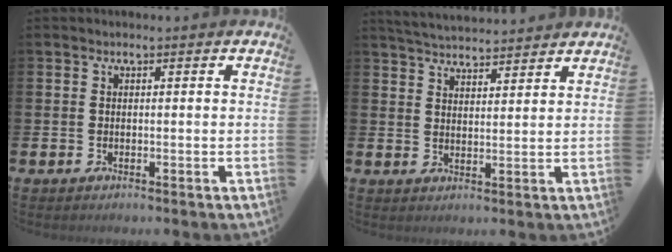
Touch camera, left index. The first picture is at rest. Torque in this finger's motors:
{"motor_torque": [-0.01, -0.40, 0.53, 0.16]}